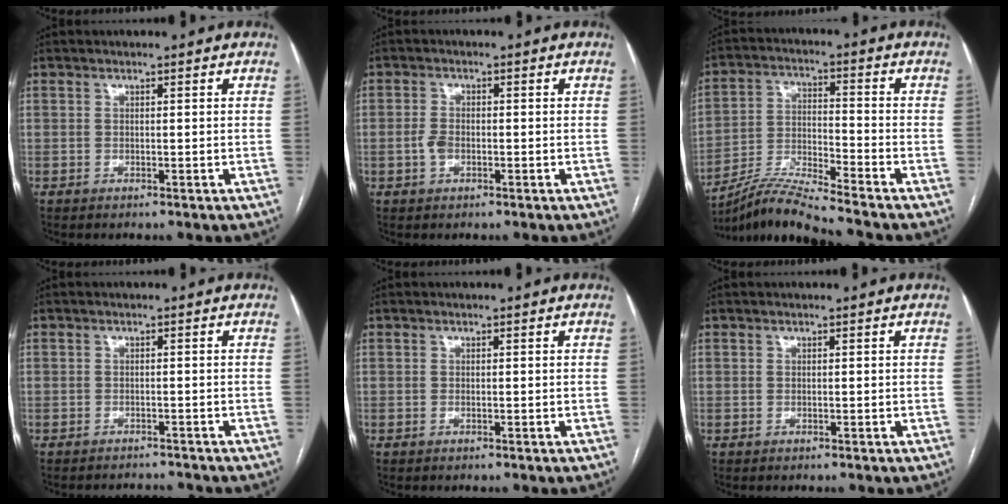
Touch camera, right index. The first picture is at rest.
{"total": 2.3, "force": [-0.7, 1.3, 1.7], "torque": [-0.039, 0.003, -0.014]}
{"total": 9.7, "force": [-9.0, -1.5, 3.5], "torque": [-0.075, -0.010, -0.167]}
{"total": 2.9, "force": [-2.7, 0.7, -0.6], "torque": [0.011, -0.006, -0.041]}
{"total": 0.0}
{"total": 0.0}